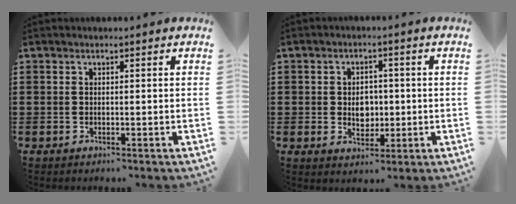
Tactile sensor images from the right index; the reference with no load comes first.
{"total": 4.2, "force": [-0.2, 3.2, 2.8], "torque": [-0.045, 0.002, -0.010]}